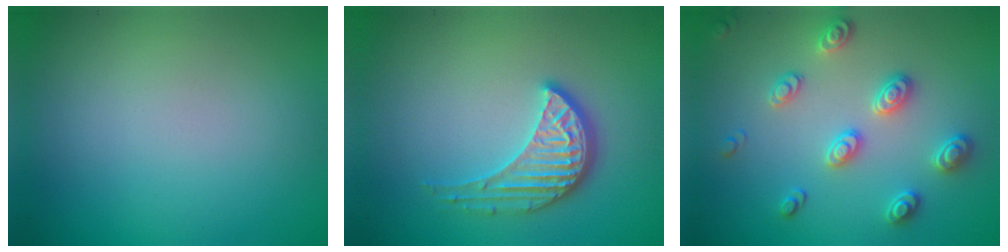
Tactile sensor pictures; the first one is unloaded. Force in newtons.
{"total": 3.8, "press": 3.2, "slide": 2.1}
{"total": 3.0, "press": 2.9, "slide": 0.6}